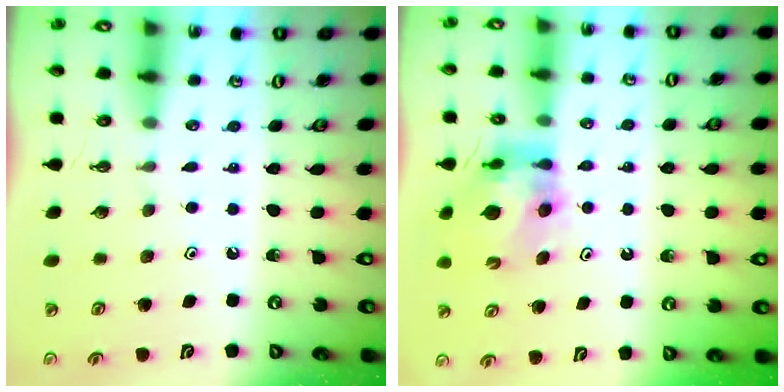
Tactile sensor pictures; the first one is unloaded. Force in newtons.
{"total": 10.5, "press": 10.5, "slide": 1.1}